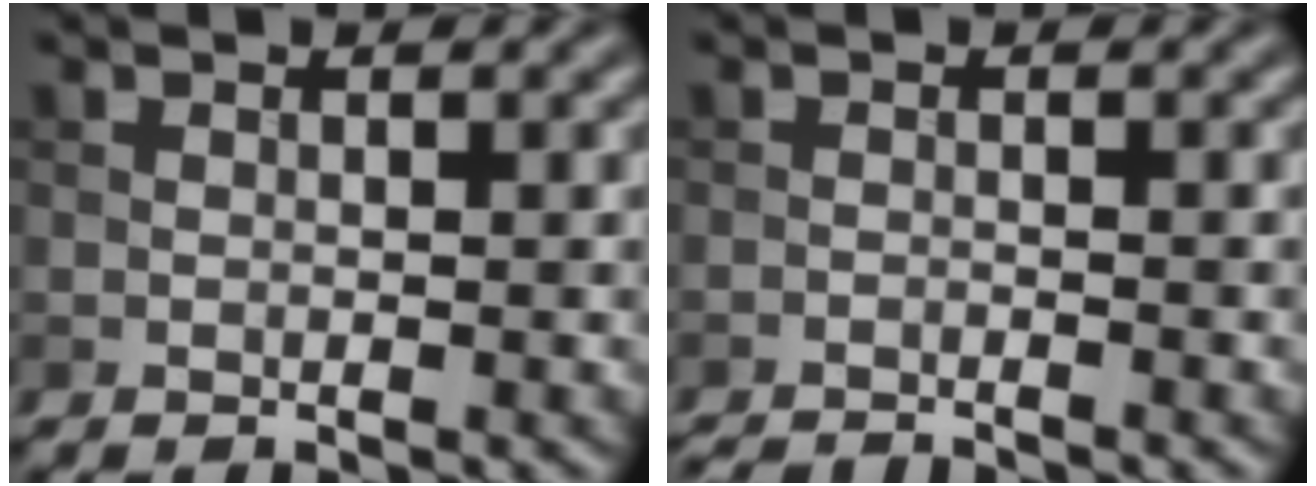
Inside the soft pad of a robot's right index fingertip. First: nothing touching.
{"total": 2.8, "force": [-2.7, 0.2, 0.7], "torque": [-0.016, -0.011, -0.047]}